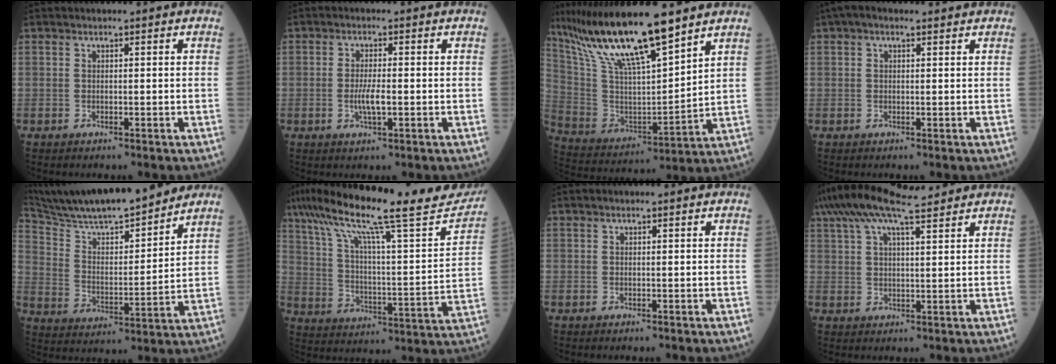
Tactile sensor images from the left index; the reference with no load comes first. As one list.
[{"total": 3.3, "force": [-1.3, 0.6, 3.0], "torque": [-0.064, -0.008, -0.024]}, {"total": 17.5, "force": [13.5, 1.6, 11.1], "torque": [-0.212, -0.004, 0.259]}, {"total": 2.7, "force": [1.6, 1.3, 1.8], "torque": [-0.037, 0.028, 0.024]}, {"total": 20.2, "force": [18.0, 1.9, 8.9], "torque": [-0.159, 0.000, 0.291]}, {"total": 25.7, "force": [20.7, 3.1, 14.9], "torque": [-0.249, 0.000, 0.291]}, {"total": 0.0}, {"total": 13.2, "force": [10.9, 1.7, 7.3], "torque": [-0.150, 0.042, 0.183]}]